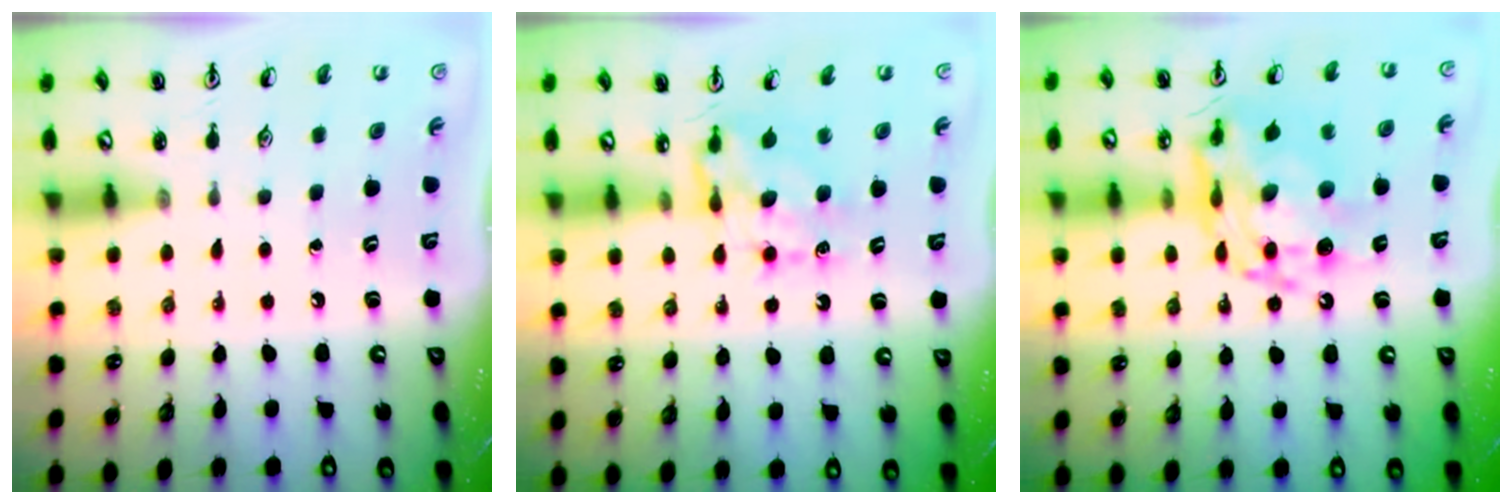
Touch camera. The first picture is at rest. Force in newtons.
{"total": 7.0, "press": 7.0, "slide": 0.5}
{"total": 14.8, "press": 14.7, "slide": 1.6}